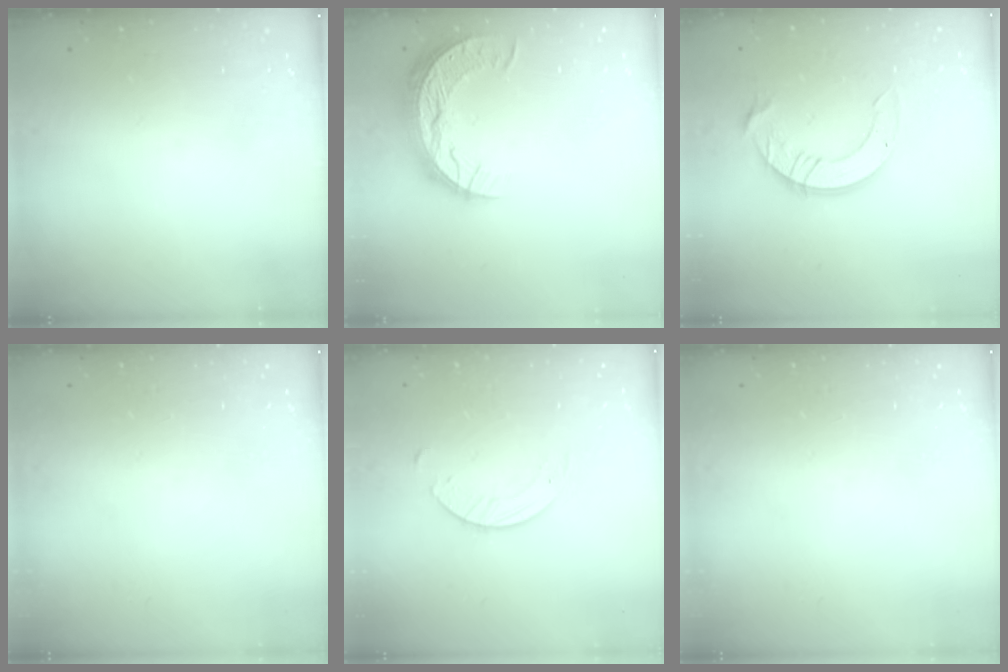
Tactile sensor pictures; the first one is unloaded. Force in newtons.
{"total": 12.2, "press": 12.2, "slide": 0.9}
{"total": 12.6, "press": 12.6, "slide": 1.3}
{"total": 0.0}
{"total": 1.4, "press": 1.4, "slide": 0.2}
{"total": 0.0}